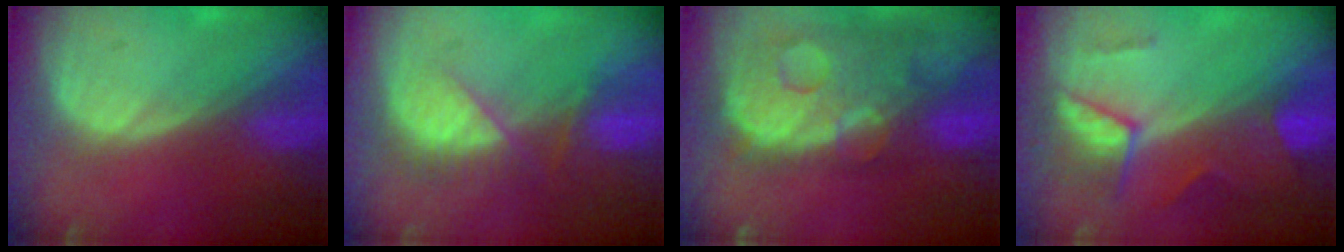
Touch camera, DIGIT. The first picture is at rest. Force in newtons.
{"total": 7.5, "press": 6.7, "slide": 3.4}
{"total": 13.8, "press": 11.2, "slide": 8.0}
{"total": 7.3, "press": 6.5, "slide": 3.3}